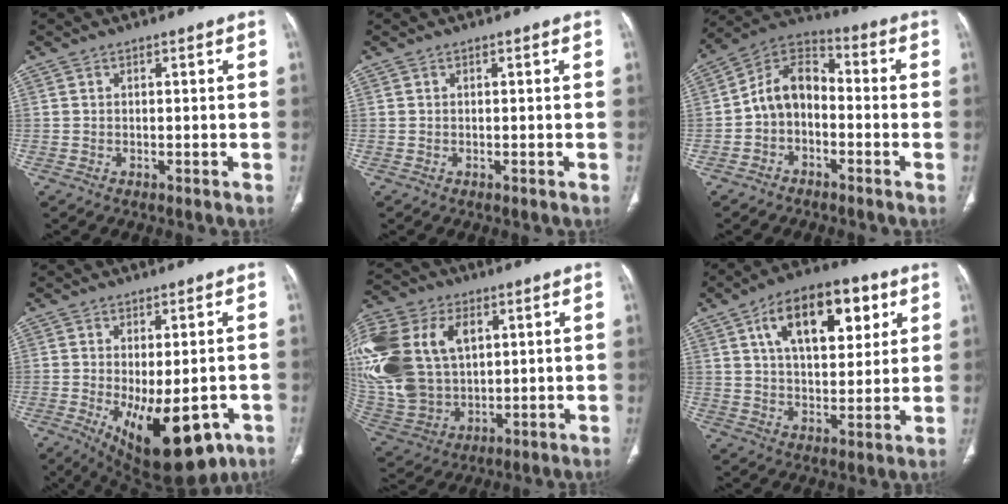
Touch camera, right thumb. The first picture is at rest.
{"total": 0.0}
{"total": 9.7, "force": [-2.0, 7.0, 6.4], "torque": [-0.094, 0.044, -0.054]}
{"total": 16.9, "force": [-6.6, 7.8, 13.4], "torque": [-0.169, -0.011, -0.075]}
{"total": 29.6, "force": [7.6, 20.5, 20.0], "torque": [-0.481, 0.029, 0.163]}
{"total": 18.3, "force": [7.6, 9.4, 13.8], "torque": [-0.177, -0.012, 0.120]}